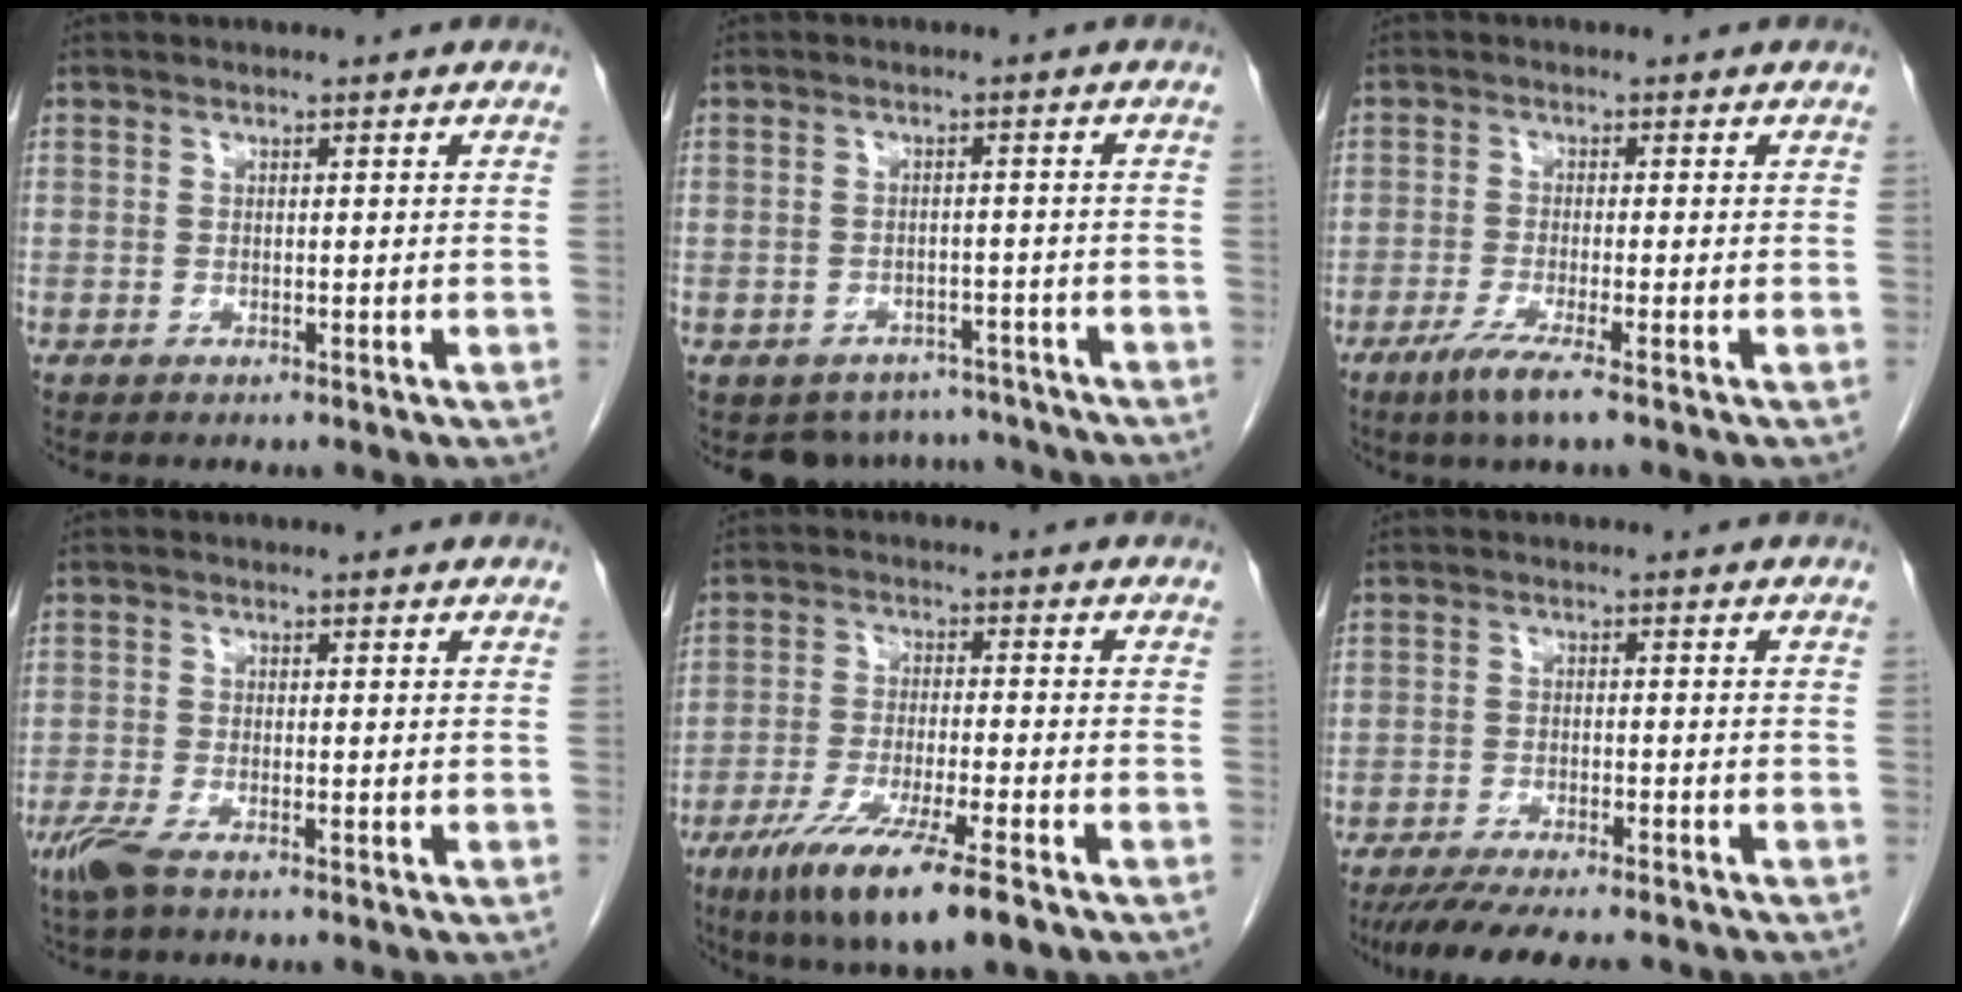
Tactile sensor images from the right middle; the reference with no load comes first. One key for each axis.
{"total": 8.0, "fx": -7.2, "fy": 3.6, "fz": 0.0, "tx": 0.008, "ty": 0.018, "tz": -0.083}
{"total": 4.4, "fx": -2.7, "fy": -0.4, "fz": 3.5, "tx": -0.074, "ty": -0.017, "tz": -0.055}
{"total": 3.1, "fx": -2.0, "fy": 0.6, "fz": 2.3, "tx": -0.054, "ty": -0.008, "tz": -0.044}
{"total": 11.9, "fx": -7.2, "fy": 0.8, "fz": 9.5, "tx": -0.172, "ty": -0.034, "tz": -0.120}
{"total": 12.6, "fx": -10.9, "fy": 1.7, "fz": 6.1, "tx": -0.093, "ty": -0.024, "tz": -0.154}